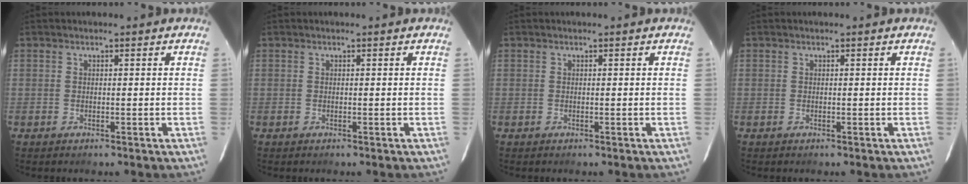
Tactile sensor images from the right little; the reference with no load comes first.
{"total": 0.0}
{"total": 0.0}
{"total": 0.0}